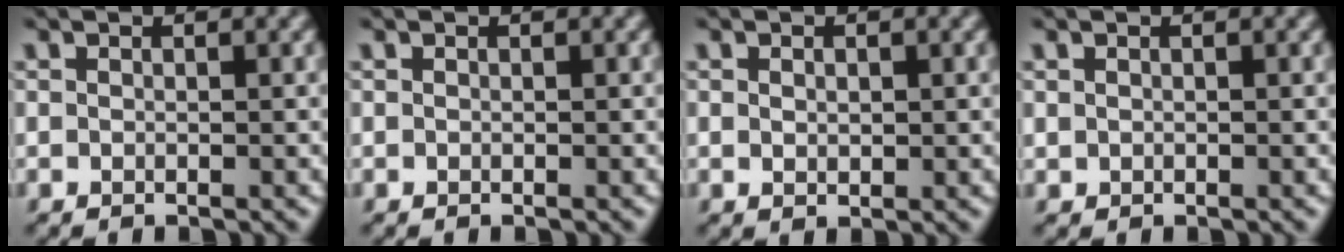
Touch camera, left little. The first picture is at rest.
{"total": 0.0}
{"total": 1.0, "force": [0.1, 0.6, 0.7], "torque": [-0.016, -0.002, 0.004]}
{"total": 0.0}